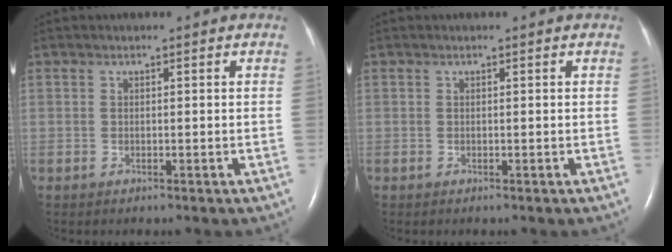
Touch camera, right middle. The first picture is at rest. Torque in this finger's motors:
{"motor_torque": [0.00, 0.00, 0.00, 0.00]}